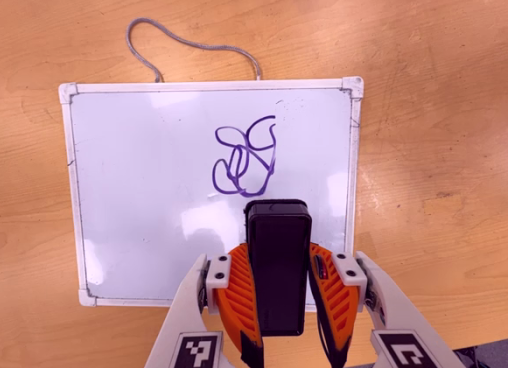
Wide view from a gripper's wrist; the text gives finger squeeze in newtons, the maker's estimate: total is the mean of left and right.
{"total": 6.8, "left": 5.3, "right": 8.2}